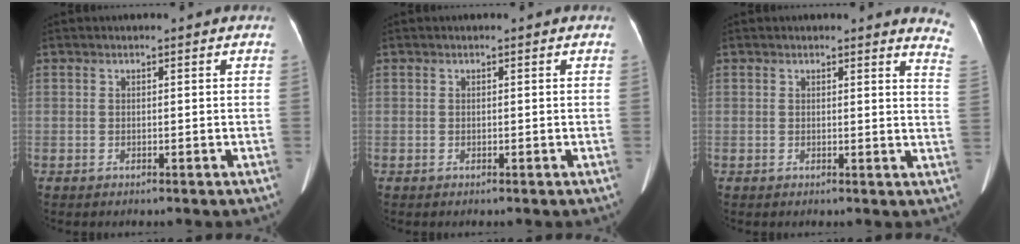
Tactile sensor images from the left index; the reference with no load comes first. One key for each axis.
{"total": 0.0}
{"total": 5.4, "fx": 5.3, "fy": 0.3, "fz": 1.2, "tx": -0.006, "ty": -0.045, "tz": 0.021}